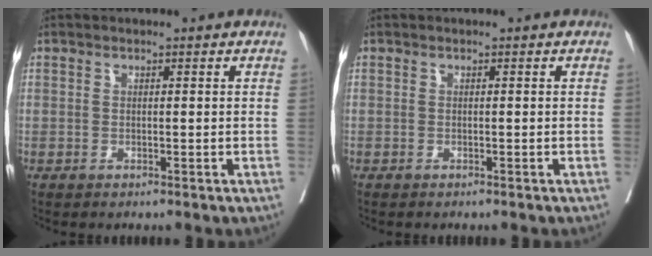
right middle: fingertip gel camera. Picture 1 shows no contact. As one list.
[{"total": 0.8, "force": [-0.7, 0.1, 0.3], "torque": [0.000, 0.000, -0.009]}]